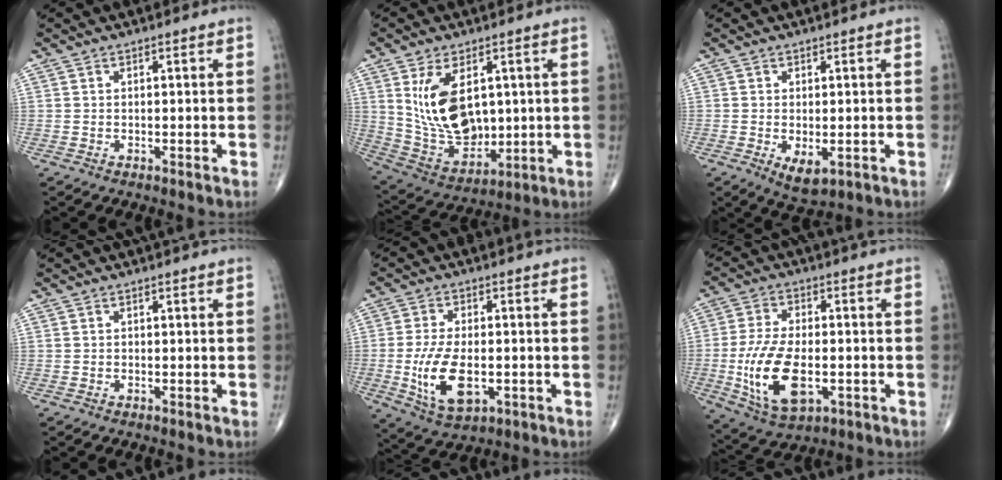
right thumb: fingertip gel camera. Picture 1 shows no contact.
{"total": 15.4, "force": [3.3, 9.4, 11.7], "torque": [-0.185, -0.018, 0.084]}
{"total": 4.4, "force": [-1.2, 2.1, 3.6], "torque": [-0.059, -0.012, -0.009]}
{"total": 0.0}
{"total": 11.5, "force": [-2.3, 6.0, 9.5], "torque": [-0.180, -0.005, -0.032]}
{"total": 14.7, "force": [-3.1, 7.6, 12.2], "torque": [-0.237, -0.001, -0.046]}